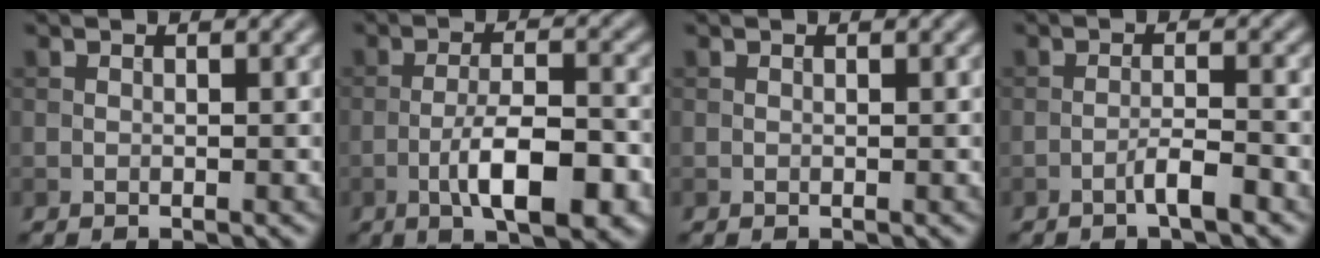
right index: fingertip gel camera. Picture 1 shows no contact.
{"total": 7.1, "force": [-2.8, 2.2, 6.1], "torque": [-0.106, 0.002, -0.046]}
{"total": 0.0}
{"total": 2.3, "force": [-1.4, 0.2, 1.8], "torque": [-0.031, 0.009, -0.030]}